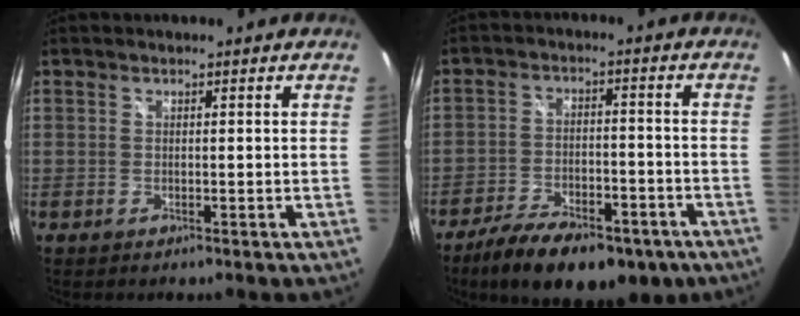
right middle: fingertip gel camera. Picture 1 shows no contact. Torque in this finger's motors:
{"motor_torque": [1.10, -1.04, 0.26, 0.07]}